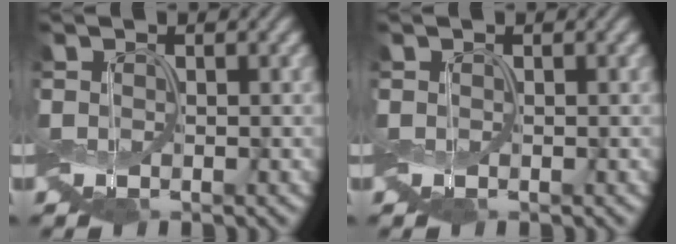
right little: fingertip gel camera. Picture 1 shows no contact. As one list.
[{"total": 0.0}]